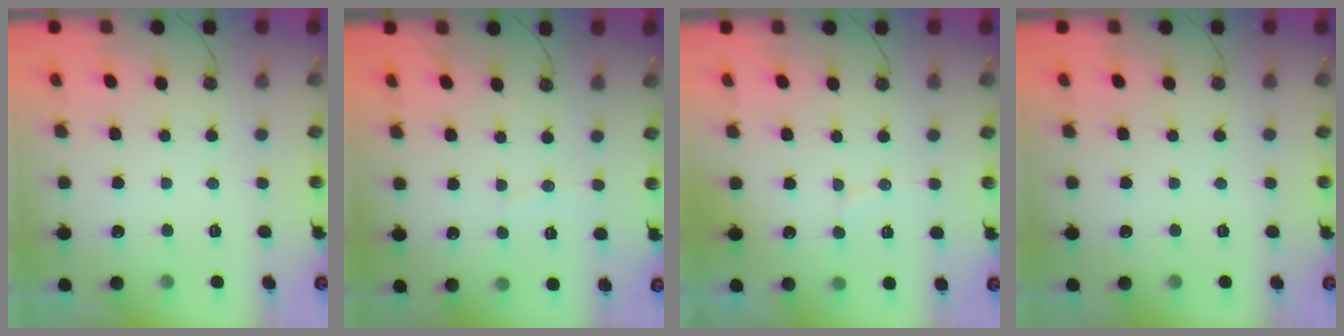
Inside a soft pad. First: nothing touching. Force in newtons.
{"total": 3.1, "press": 3.1, "slide": 0.2}
{"total": 4.7, "press": 4.5, "slide": 1.4}
{"total": 0.0}